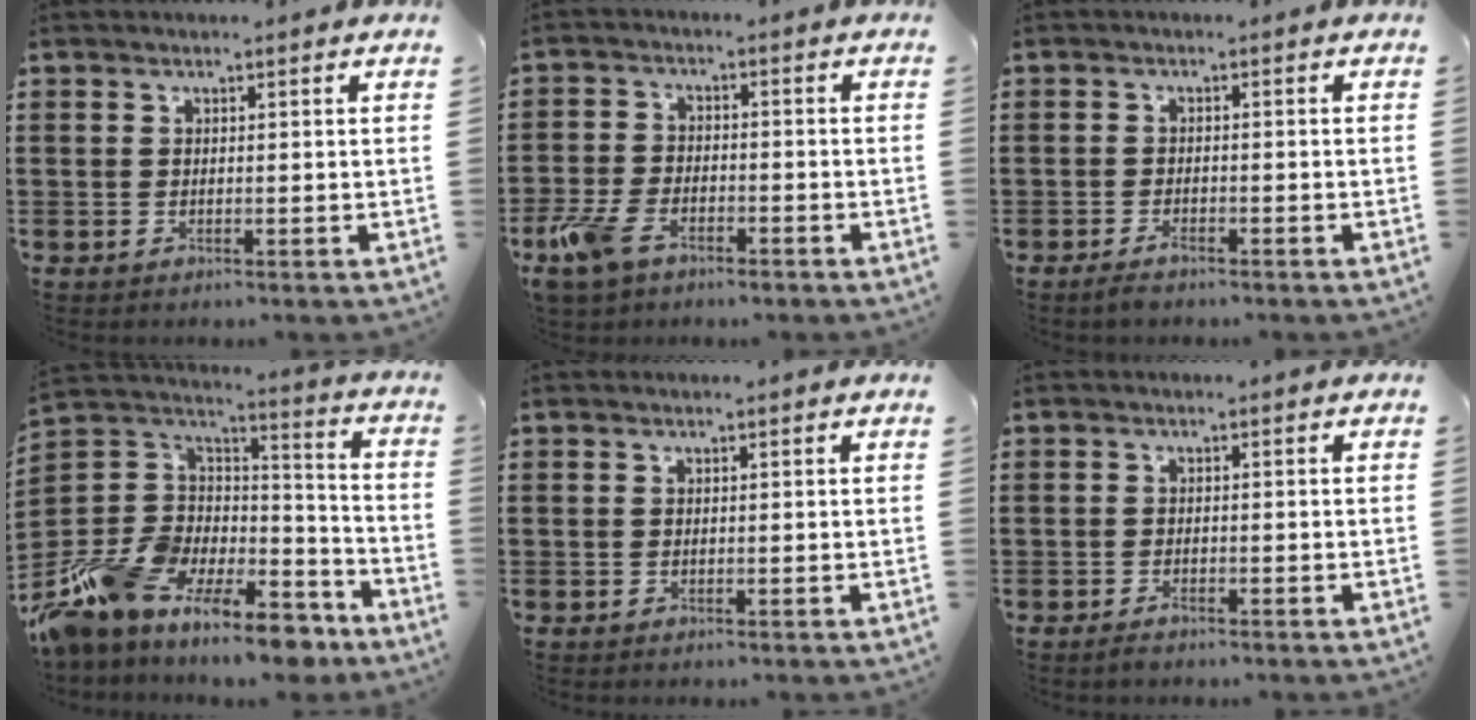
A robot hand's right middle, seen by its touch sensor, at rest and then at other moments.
{"total": 6.1, "force": [-3.9, 2.9, 3.7], "torque": [-0.108, -0.005, -0.083]}
{"total": 2.2, "force": [-1.7, 0.5, 1.3], "torque": [-0.028, -0.001, -0.034]}
{"total": 13.1, "force": [-11.1, 5.5, 4.4], "torque": [-0.101, 0.026, -0.210]}
{"total": 0.0}
{"total": 1.0, "force": [-0.8, 0.2, 0.6], "torque": [-0.012, -0.003, -0.016]}